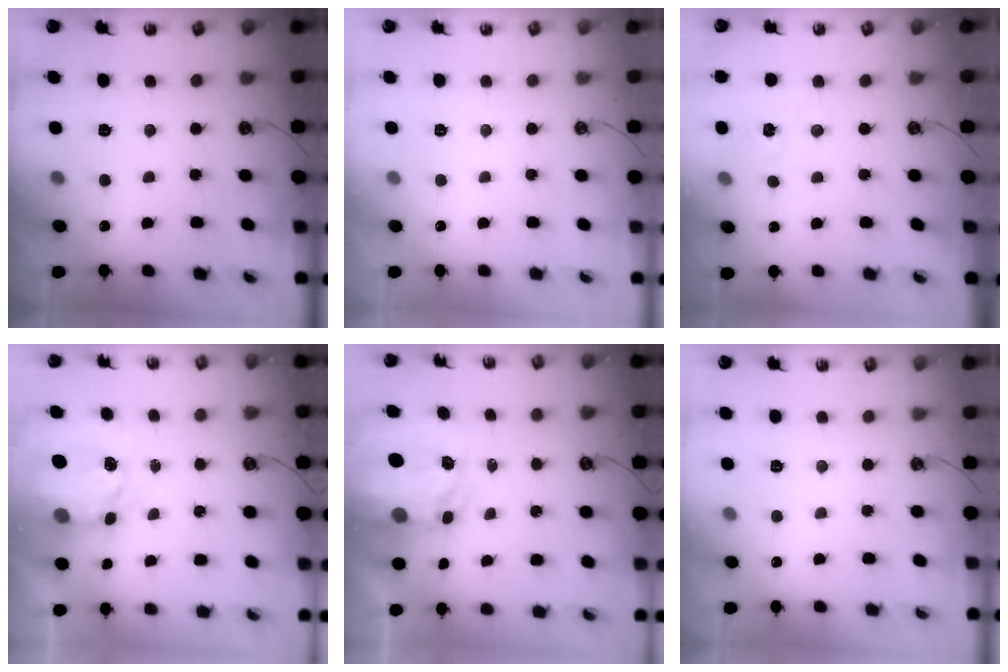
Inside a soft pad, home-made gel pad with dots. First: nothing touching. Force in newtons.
{"total": 0.0}
{"total": 3.4, "press": 3.4, "slide": 0.1}
{"total": 5.3, "press": 5.3, "slide": 0.6}
{"total": 5.5, "press": 5.5, "slide": 0.3}
{"total": 0.0}